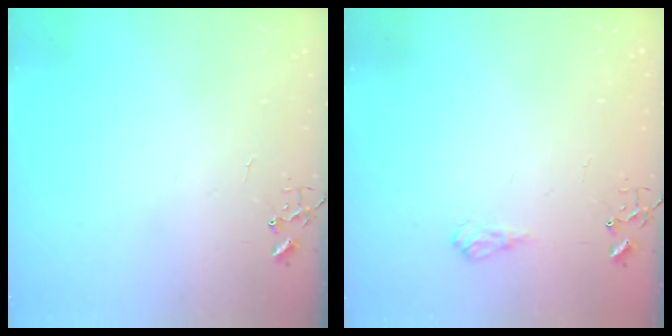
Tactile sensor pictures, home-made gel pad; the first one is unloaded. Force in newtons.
{"total": 8.2, "press": 8.2, "slide": 0.9}